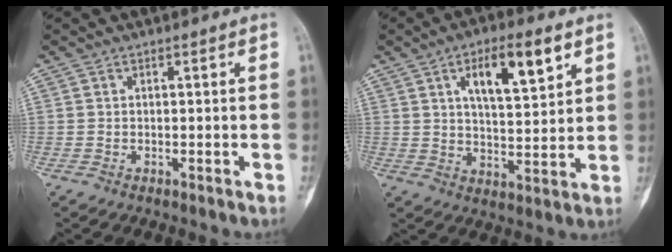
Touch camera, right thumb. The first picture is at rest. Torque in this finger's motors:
{"motor_torque": [-0.09, 0.15, 0.27, -0.07, 0.09]}